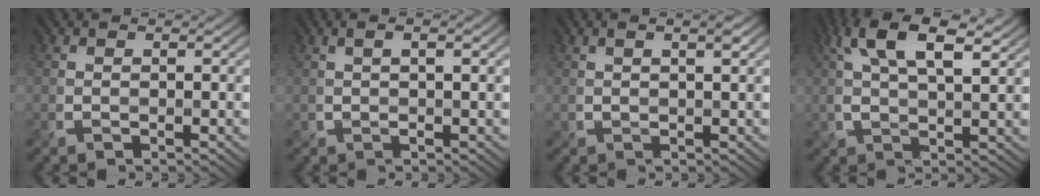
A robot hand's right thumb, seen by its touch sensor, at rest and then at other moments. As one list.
[{"total": 2.3, "force": [0.5, 0.2, 2.2], "torque": [-0.047, 0.008, 0.006]}, {"total": 2.1, "force": [0.9, 0.1, 1.9], "torque": [-0.034, 0.004, 0.016]}, {"total": 8.7, "force": [3.9, 3.0, 7.2], "torque": [-0.154, 0.015, 0.070]}]